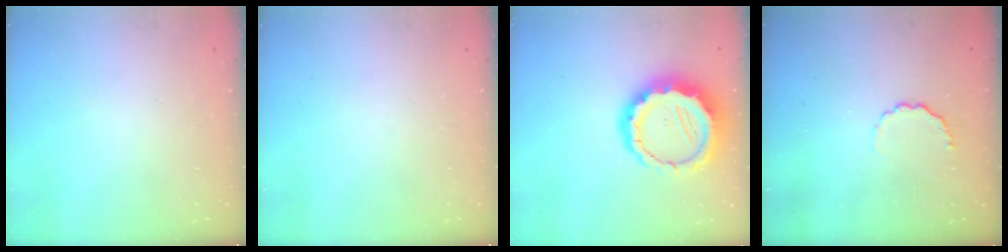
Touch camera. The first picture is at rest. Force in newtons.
{"total": 0.0}
{"total": 15.6, "press": 15.2, "slide": 3.5}
{"total": 4.7, "press": 4.4, "slide": 1.4}